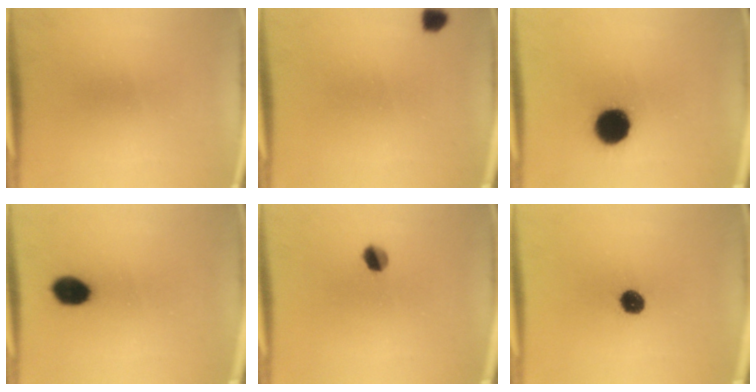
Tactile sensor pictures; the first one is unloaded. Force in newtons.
{"total": 2.0}
{"total": 11.8}
{"total": 6.5}
{"total": 3.5}
{"total": 5.2}